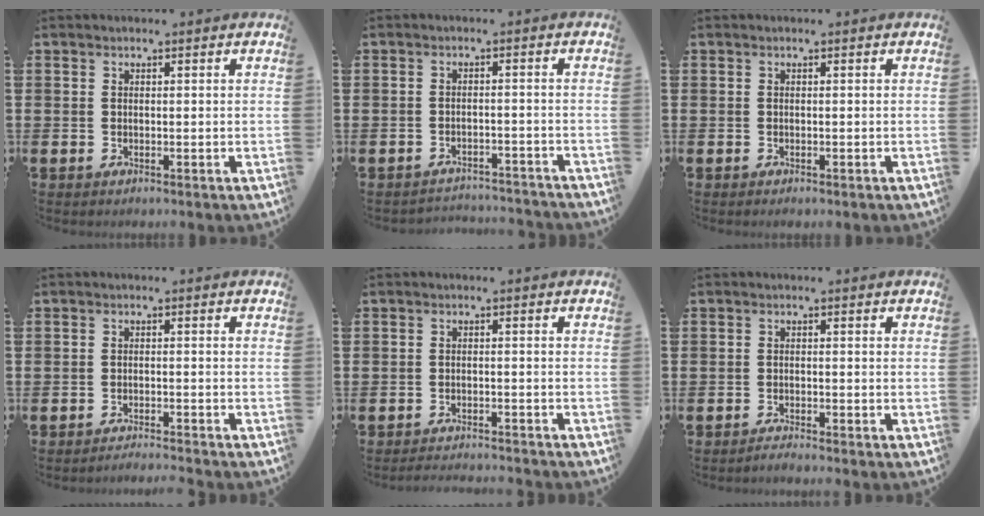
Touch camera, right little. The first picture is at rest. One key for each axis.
{"total": 2.1, "fx": -2.1, "fy": 0.0, "fz": -0.2, "tx": -0.003, "ty": 0.004, "tz": -0.046}
{"total": 0.0}
{"total": 1.4, "fx": -1.4, "fy": -0.3, "fz": 0.1, "tx": -0.002, "ty": 0.003, "tz": -0.028}
{"total": 1.6, "fx": -1.6, "fy": -0.2, "fz": 0.1, "tx": -0.003, "ty": 0.004, "tz": -0.033}
{"total": 1.1, "fx": -1.0, "fy": -0.1, "fz": 0.3, "tx": -0.007, "ty": -0.002, "tz": -0.020}